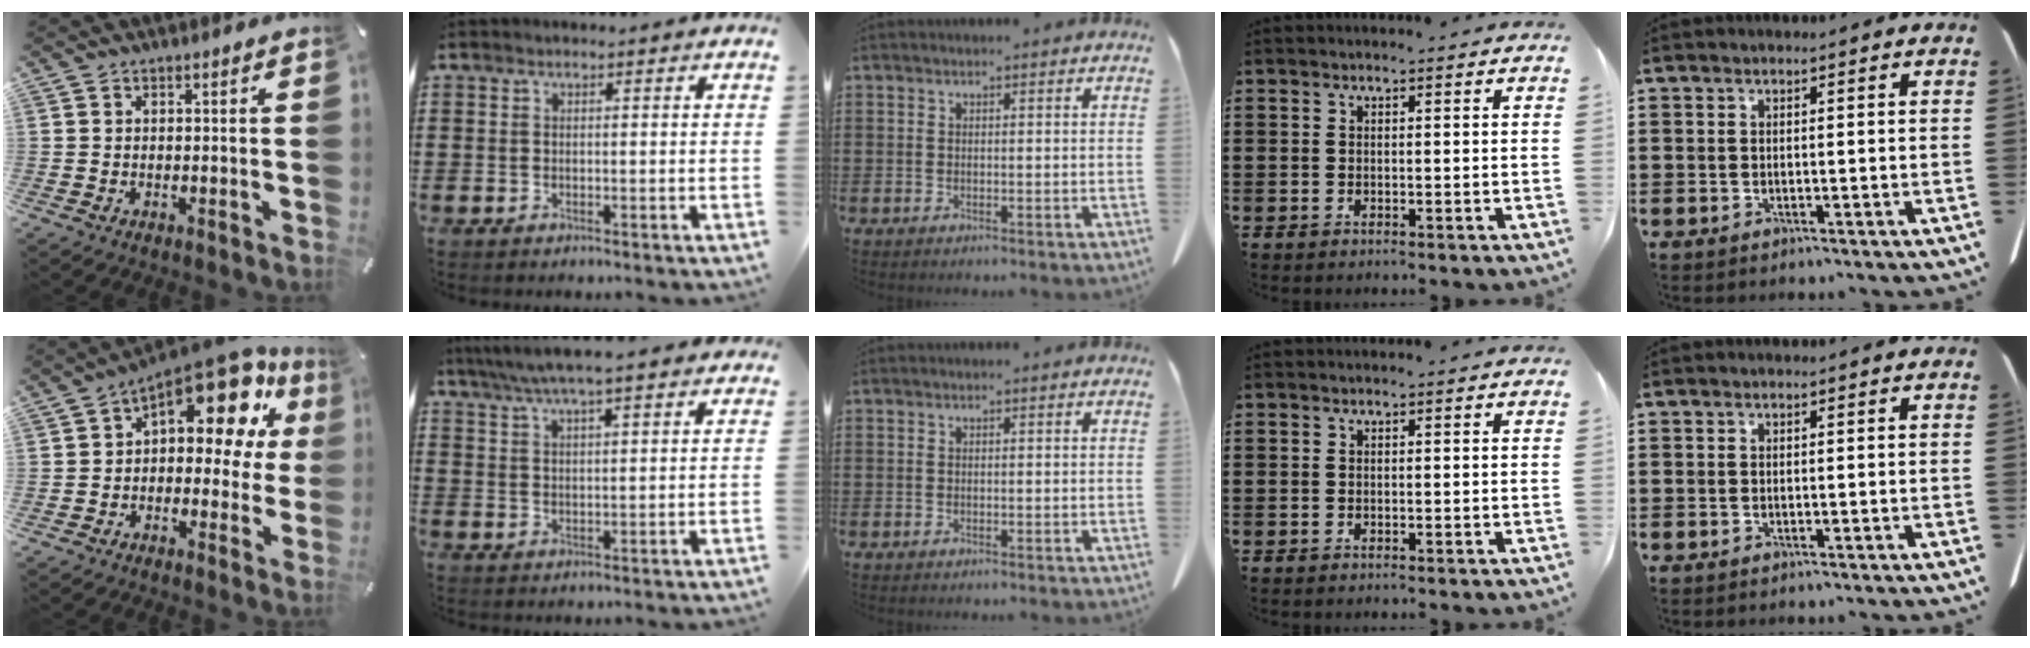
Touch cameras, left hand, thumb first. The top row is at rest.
{"thumb": {"total": 16.1, "force": [9.3, 7.5, 10.8], "torque": [-0.158, -0.073, 0.158]}, "index": {"total": 5.6, "force": [4.5, 0.3, 3.2], "torque": [-0.074, -0.011, 0.079]}}